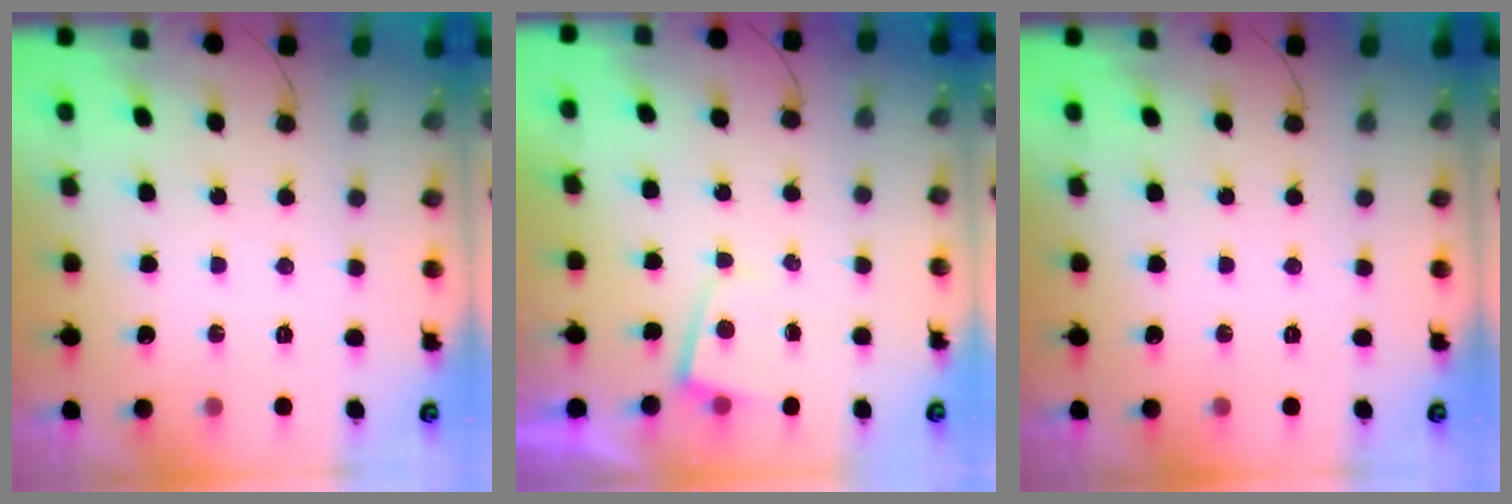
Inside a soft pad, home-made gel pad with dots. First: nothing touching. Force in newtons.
{"total": 1.0, "press": 1.0, "slide": 0.3}
{"total": 0.0}